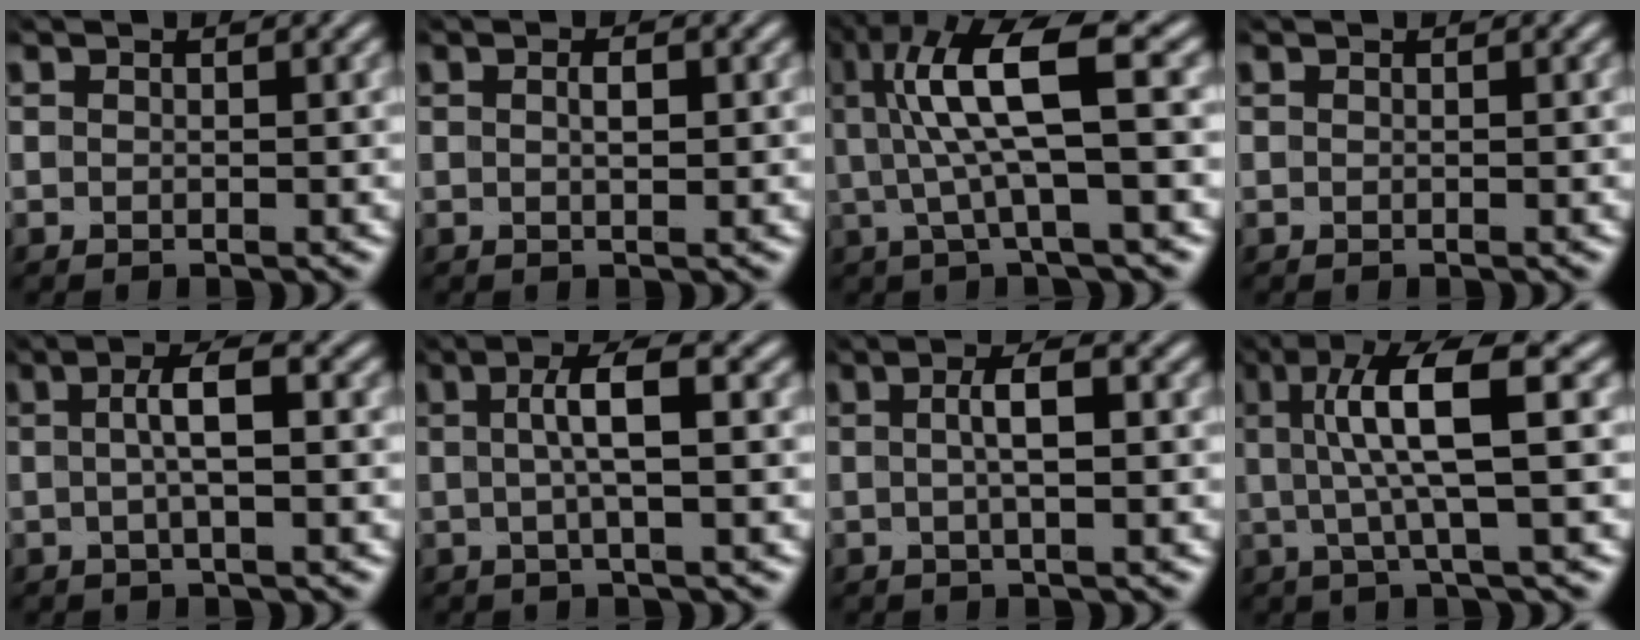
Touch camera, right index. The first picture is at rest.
{"total": 1.5, "force": [-0.1, 0.5, 1.4], "torque": [-0.018, -0.002, -0.003]}
{"total": 8.2, "force": [1.7, 2.8, 7.5], "torque": [-0.145, 0.011, 0.022]}
{"total": 0.0}
{"total": 3.8, "force": [0.0, 1.0, 3.7], "torque": [-0.065, 0.010, -0.008]}
{"total": 4.3, "force": [0.2, 1.0, 4.1], "torque": [-0.077, 0.010, -0.003]}
{"total": 3.3, "force": [0.1, 0.9, 3.2], "torque": [-0.055, 0.009, -0.006]}
{"total": 9.2, "force": [2.7, 2.9, 8.3], "torque": [-0.149, 0.015, 0.031]}